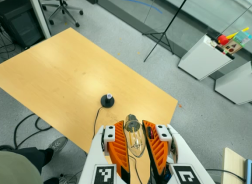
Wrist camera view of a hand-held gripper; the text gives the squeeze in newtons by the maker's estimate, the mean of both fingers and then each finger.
{"total": 19.3, "left": 21.3, "right": 17.3}